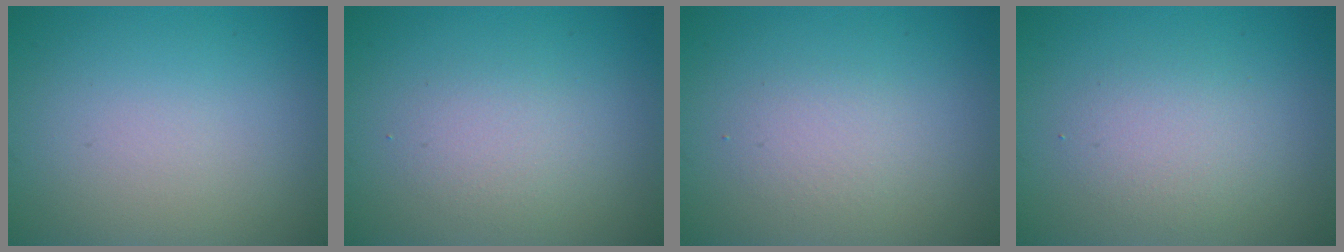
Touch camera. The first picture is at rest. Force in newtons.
{"total": 1.9, "press": 1.9, "slide": 0.1}
{"total": 1.7, "press": 1.7, "slide": 0.1}
{"total": 2.4, "press": 2.4, "slide": 0.3}